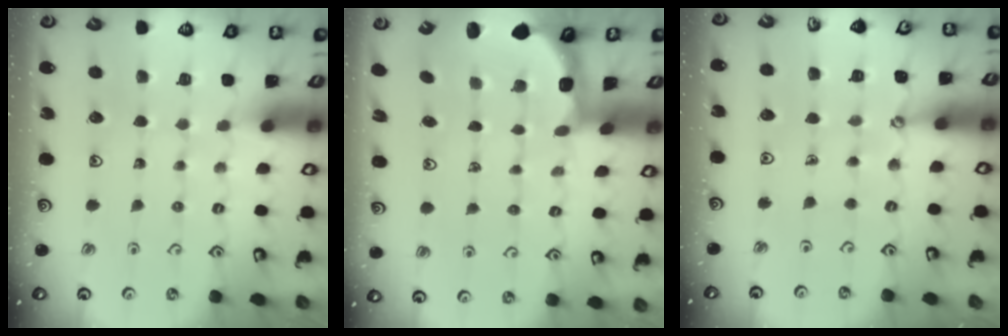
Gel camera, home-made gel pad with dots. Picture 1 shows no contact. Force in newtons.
{"total": 2.8, "press": 2.0, "slide": 2.0}
{"total": 1.1, "press": 1.1, "slide": 0.1}